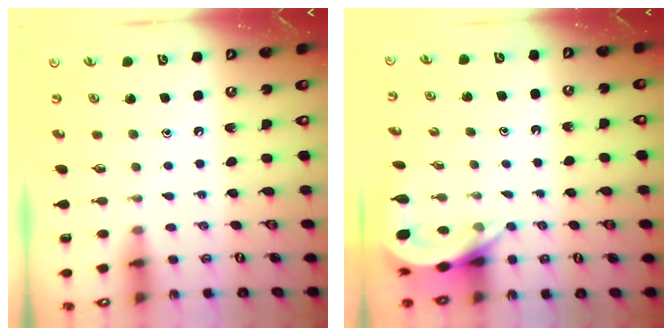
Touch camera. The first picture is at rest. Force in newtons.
{"total": 5.1, "press": 5.1, "slide": 0.7}